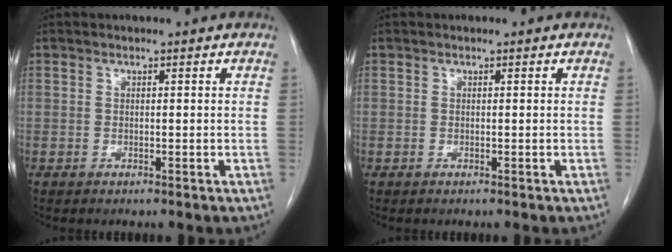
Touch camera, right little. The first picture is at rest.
{"total": 0.0}